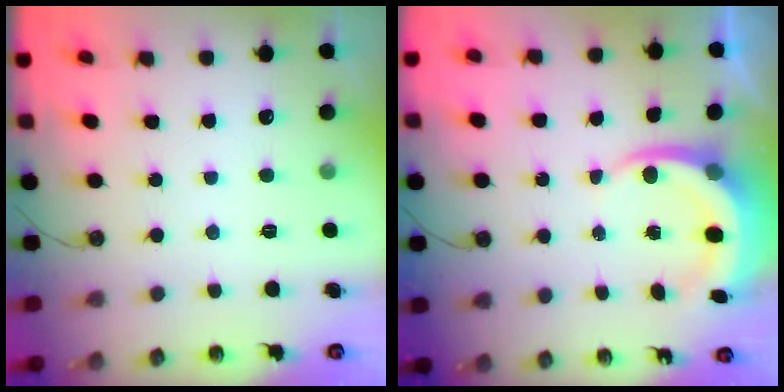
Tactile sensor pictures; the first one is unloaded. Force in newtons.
{"total": 7.0, "press": 6.8, "slide": 1.8}